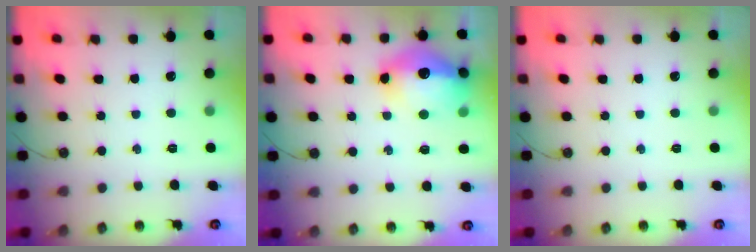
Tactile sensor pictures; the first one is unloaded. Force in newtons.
{"total": 17.0, "press": 16.9, "slide": 1.4}
{"total": 0.0}